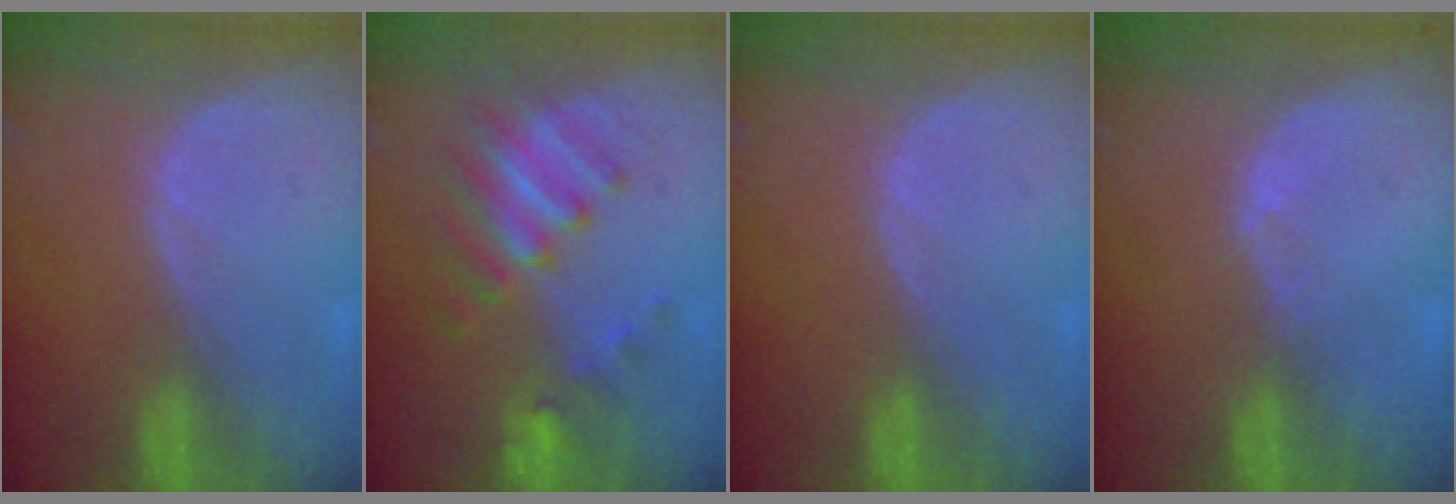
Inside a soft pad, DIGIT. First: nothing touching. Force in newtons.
{"total": 7.5, "press": 7.0, "slide": 2.7}
{"total": 0.0}
{"total": 0.6, "press": 0.5, "slide": 0.3}